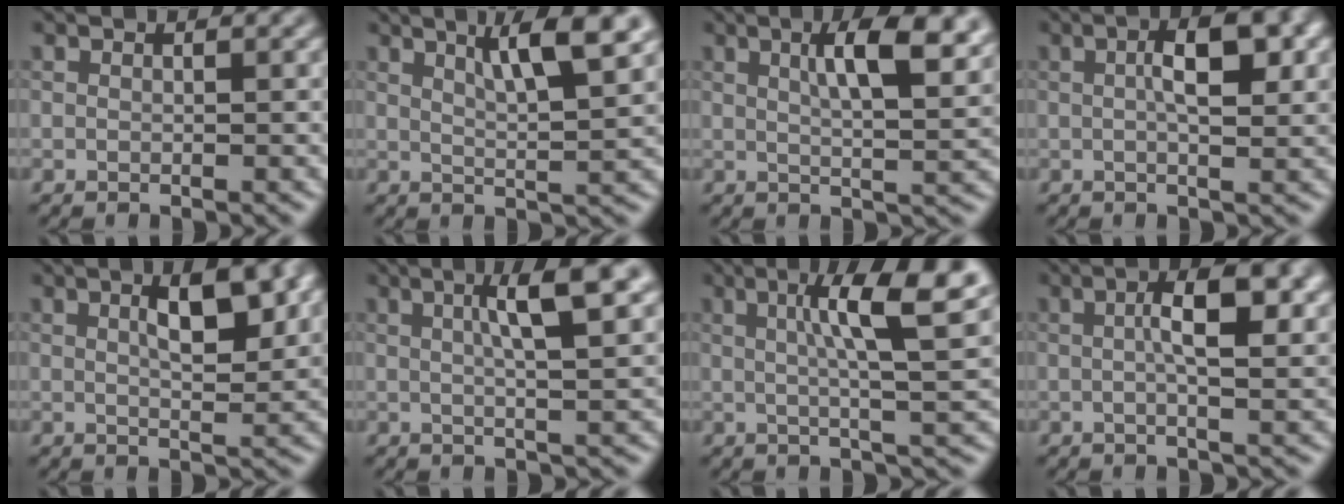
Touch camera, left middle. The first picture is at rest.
{"total": 5.7, "force": [3.0, 1.0, 4.8], "torque": [-0.071, 0.004, 0.050]}
{"total": 7.4, "force": [2.7, 2.1, 6.5], "torque": [-0.087, 0.007, 0.042]}
{"total": 4.8, "force": [0.9, 1.5, 4.5], "torque": [-0.075, 0.005, 0.011]}
{"total": 4.7, "force": [1.6, 1.4, 4.2], "torque": [-0.070, 0.003, 0.024]}
{"total": 5.7, "force": [1.9, 1.1, 5.2], "torque": [-0.072, 0.011, 0.025]}
{"total": 8.2, "force": [2.3, 1.7, 7.7], "torque": [-0.108, 0.012, 0.031]}
{"total": 5.3, "force": [0.9, 1.4, 5.0], "torque": [-0.079, 0.006, 0.011]}